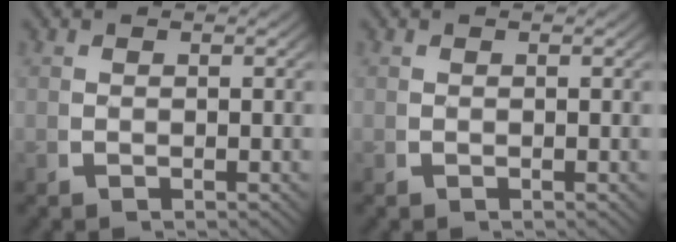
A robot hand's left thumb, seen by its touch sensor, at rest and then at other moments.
{"total": 0.0}